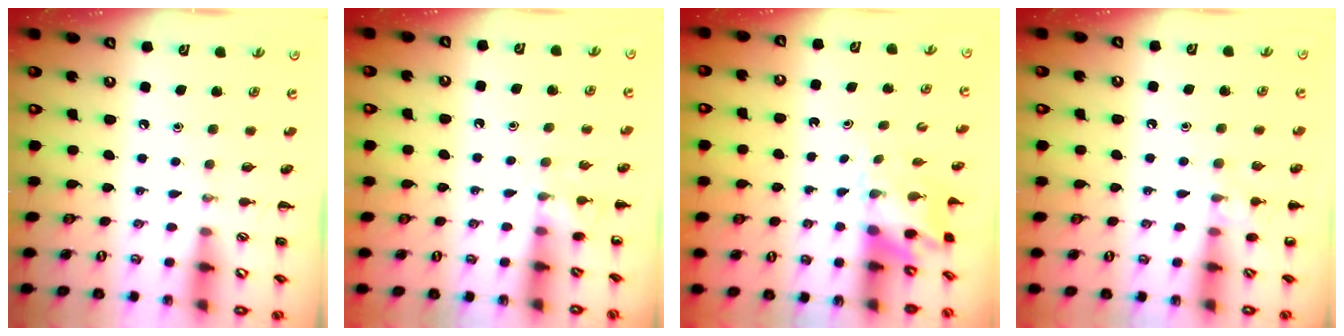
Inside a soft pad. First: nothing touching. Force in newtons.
{"total": 5.8, "press": 5.5, "slide": 1.9}
{"total": 2.9, "press": 2.8, "slide": 0.7}
{"total": 7.3, "press": 7.0, "slide": 2.1}